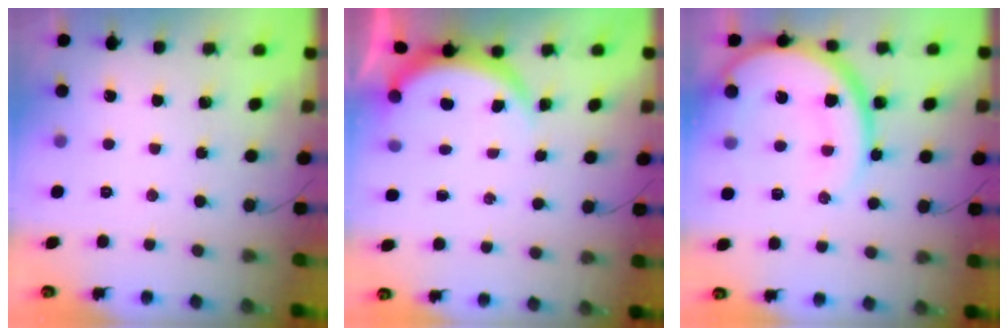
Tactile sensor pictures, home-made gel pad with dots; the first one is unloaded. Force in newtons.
{"total": 3.9, "press": 3.9, "slide": 0.2}
{"total": 17.2, "press": 17.1, "slide": 1.4}